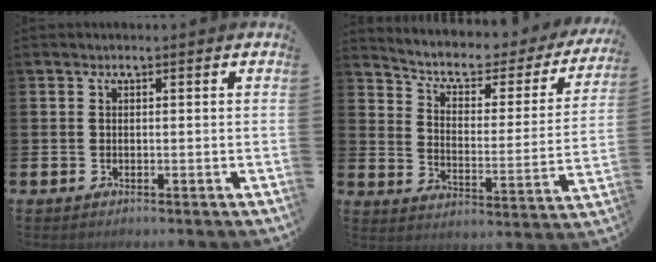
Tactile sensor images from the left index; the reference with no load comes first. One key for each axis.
{"total": 6.1, "fx": 4.9, "fy": 2.4, "fz": 2.7, "tx": -0.078, "ty": -0.037, "tz": 0.075}